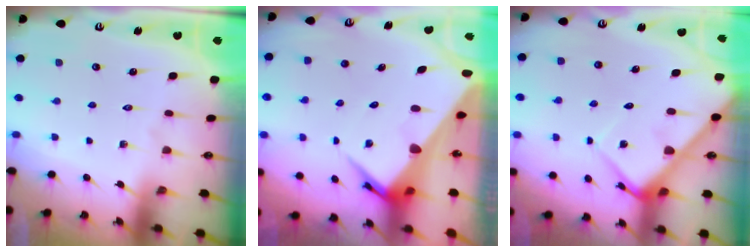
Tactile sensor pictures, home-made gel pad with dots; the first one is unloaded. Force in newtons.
{"total": 7.6, "press": 7.5, "slide": 0.5}
{"total": 6.4, "press": 6.4, "slide": 0.7}